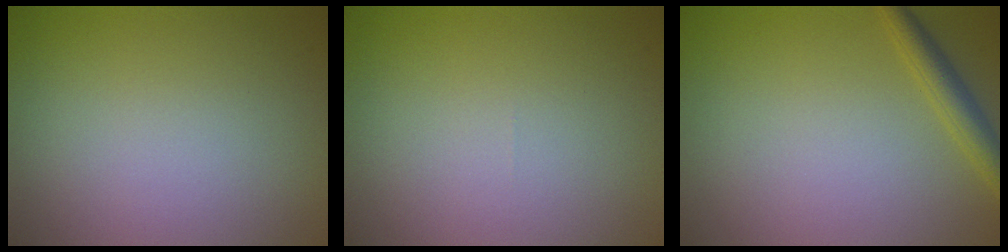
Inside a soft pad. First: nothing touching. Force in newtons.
{"total": 0.0}
{"total": 2.1, "press": 2.1, "slide": 0.1}